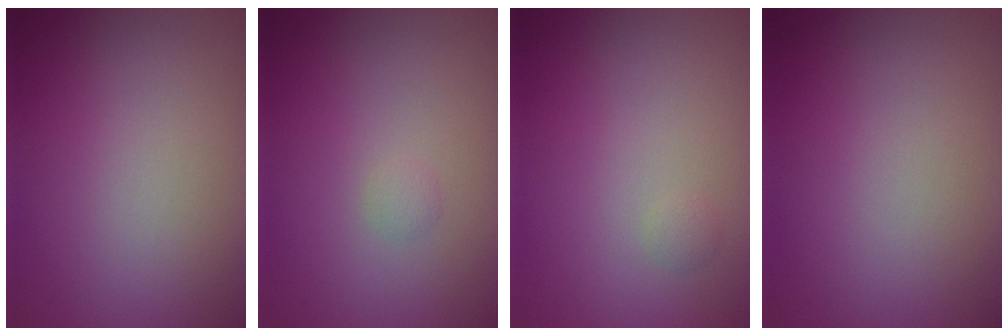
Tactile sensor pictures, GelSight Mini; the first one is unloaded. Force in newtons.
{"total": 0.6, "press": 0.6, "slide": 0.0}
{"total": 0.6, "press": 0.6, "slide": 0.1}
{"total": 0.0}